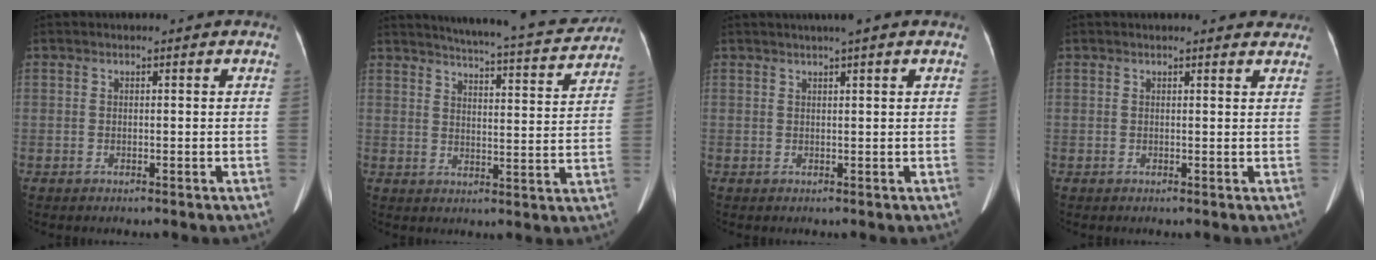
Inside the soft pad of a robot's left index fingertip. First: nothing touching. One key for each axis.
{"total": 16.9, "fx": 15.7, "fy": 1.4, "fz": 6.1, "tx": -0.093, "ty": -0.024, "tz": 0.196}
{"total": 2.8, "fx": 2.1, "fy": -0.3, "fz": 1.8, "tx": -0.025, "ty": 0.017, "tz": 0.033}
{"total": 4.7, "fx": 4.5, "fy": 1.0, "fz": 1.0, "tx": -0.007, "ty": 0.000, "tz": 0.033}